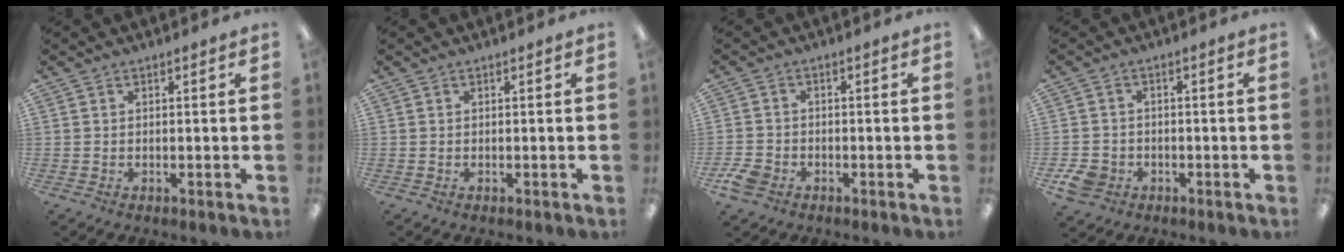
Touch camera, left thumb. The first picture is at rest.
{"total": 0.0}
{"total": 4.5, "force": [-2.9, 3.1, 1.6], "torque": [-0.039, 0.008, -0.055]}
{"total": 5.0, "force": [-2.7, 4.0, 1.5], "torque": [-0.041, 0.009, -0.051]}